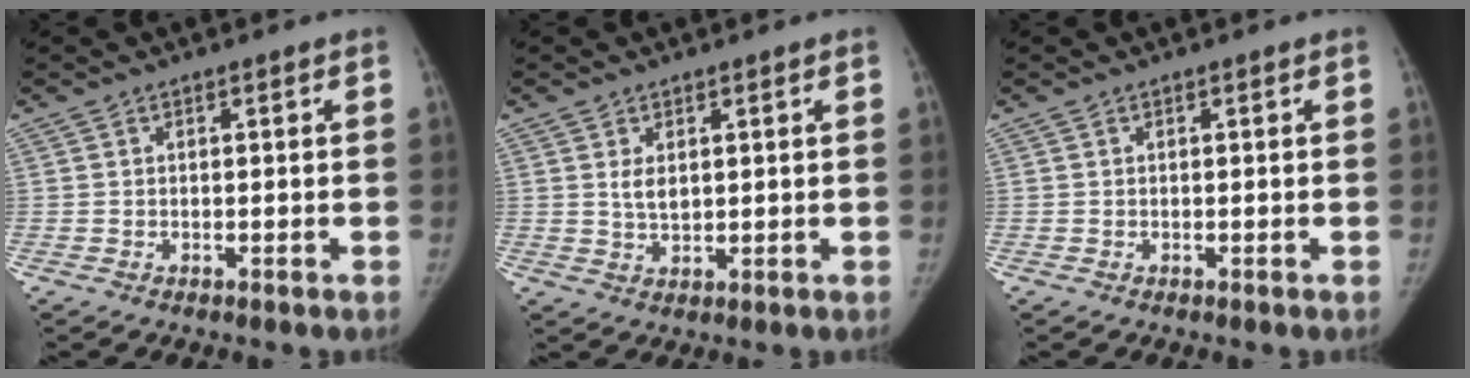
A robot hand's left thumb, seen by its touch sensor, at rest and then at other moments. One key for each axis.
{"total": 3.1, "fx": 1.0, "fy": 1.9, "fz": 2.2, "tx": -0.031, "ty": -0.011, "tz": 0.023}
{"total": 0.0}